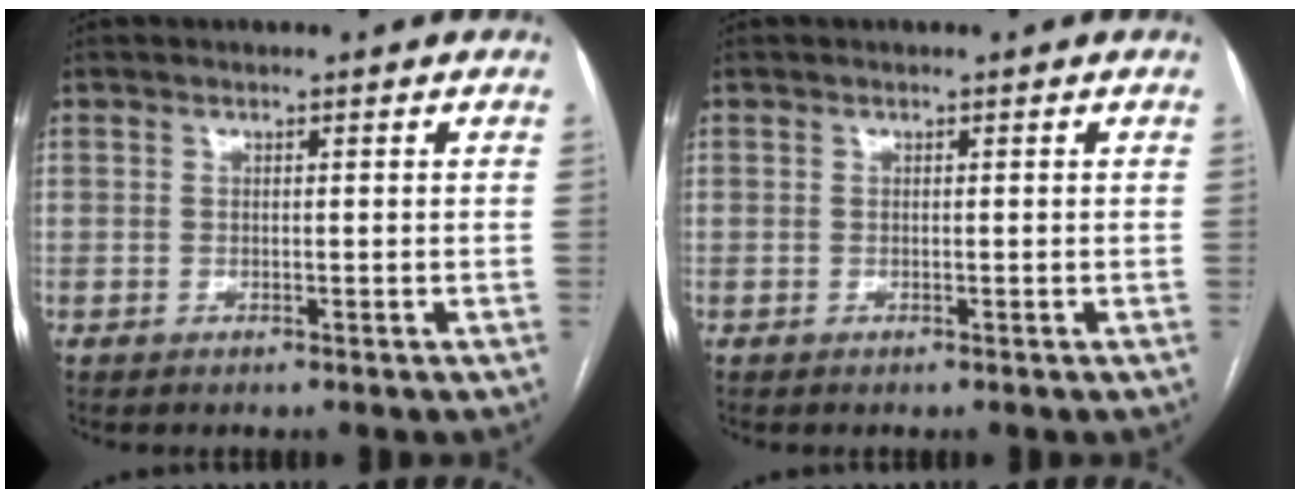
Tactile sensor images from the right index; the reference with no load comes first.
{"total": 0.0}